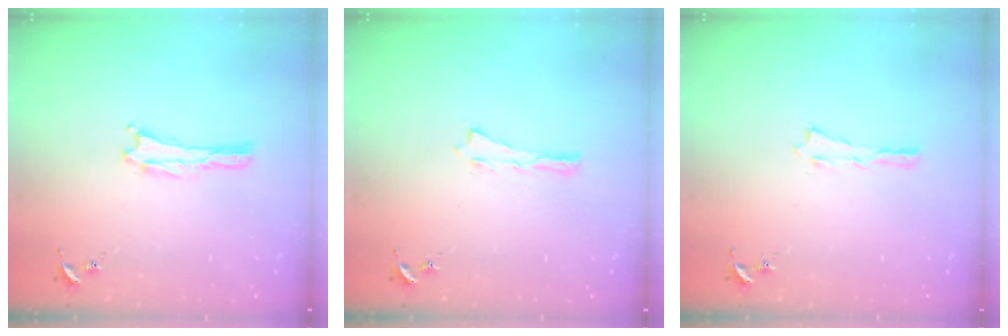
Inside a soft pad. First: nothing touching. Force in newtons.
{"total": 0.0}
{"total": 0.0}